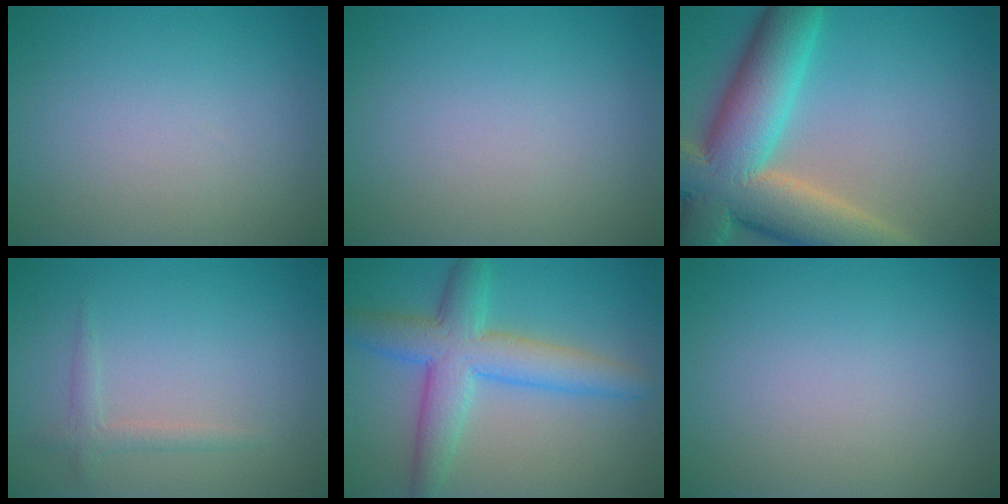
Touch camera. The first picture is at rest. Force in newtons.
{"total": 0.0}
{"total": 13.4, "press": 13.3, "slide": 1.1}
{"total": 1.3, "press": 1.3, "slide": 0.0}
{"total": 6.5, "press": 6.5, "slide": 0.1}
{"total": 0.0}